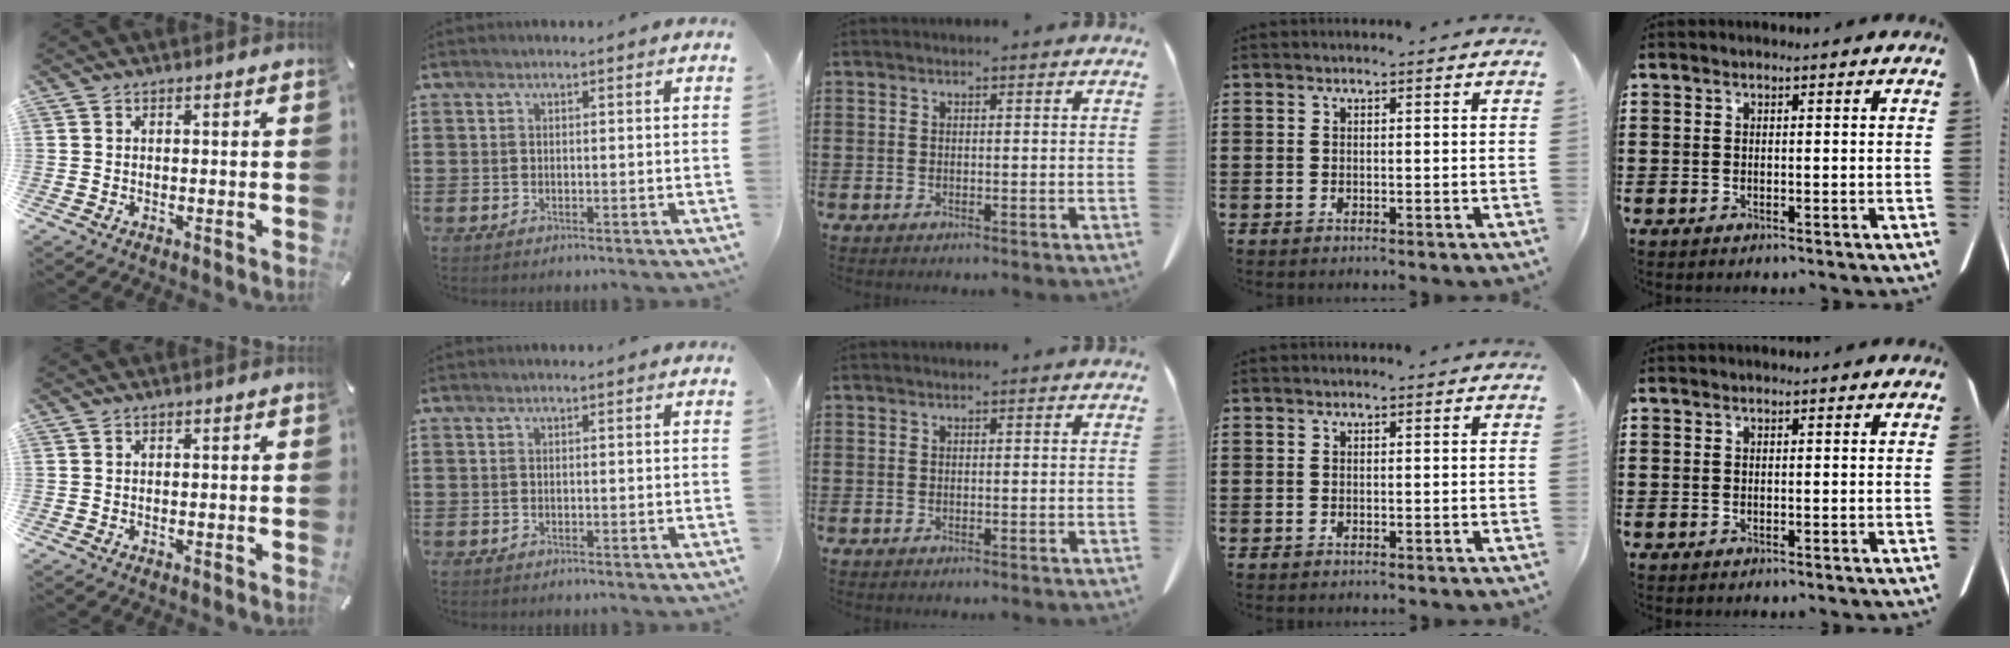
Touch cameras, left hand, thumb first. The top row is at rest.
{}